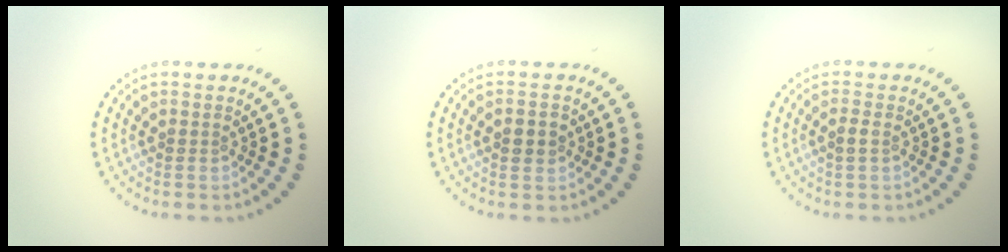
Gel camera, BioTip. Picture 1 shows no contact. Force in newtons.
{"total": 2.3, "press": 2.3, "slide": 0.1}
{"total": 0.8, "press": 0.7, "slide": 0.2}